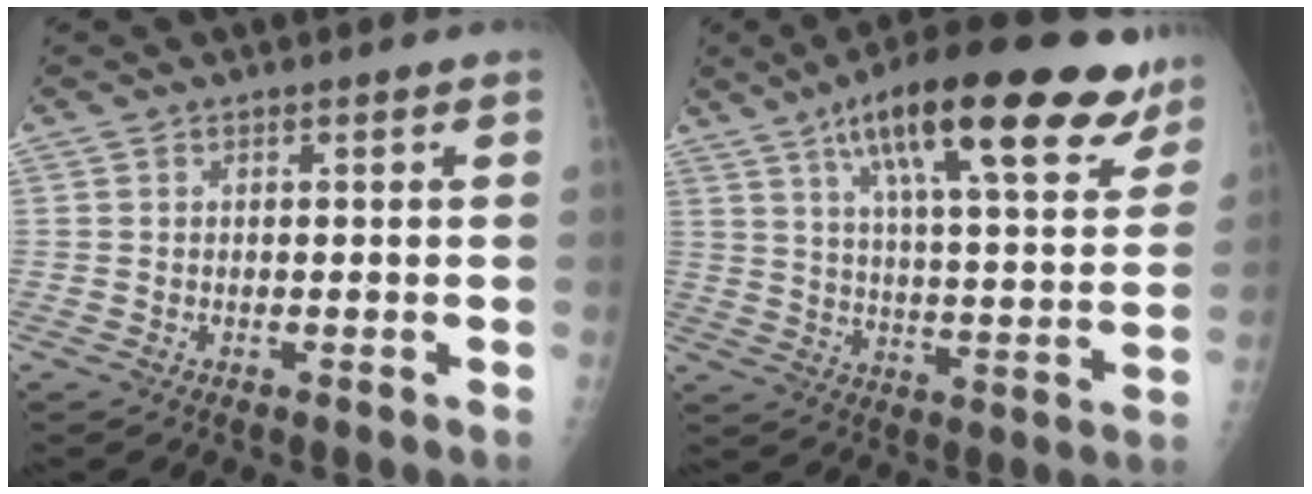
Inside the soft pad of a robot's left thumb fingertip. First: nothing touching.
{"total": 24.8, "force": [14.7, 7.0, 18.7], "torque": [-0.257, -0.031, 0.222]}